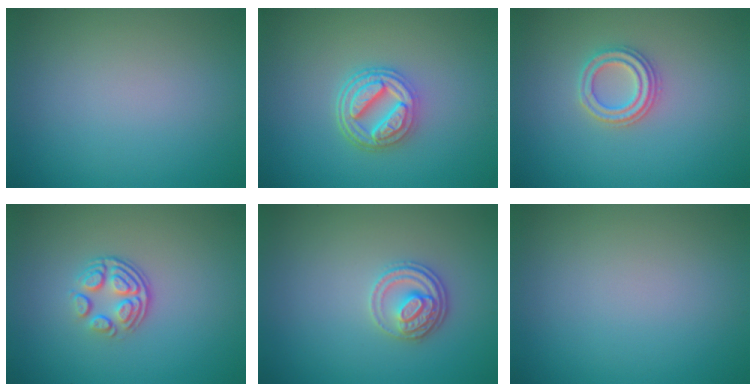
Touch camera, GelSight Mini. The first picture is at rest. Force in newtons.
{"total": 4.7, "press": 3.7, "slide": 2.9}
{"total": 2.5, "press": 2.4, "slide": 0.7}
{"total": 3.6, "press": 2.5, "slide": 2.6}
{"total": 2.7, "press": 2.5, "slide": 1.0}
{"total": 0.0}